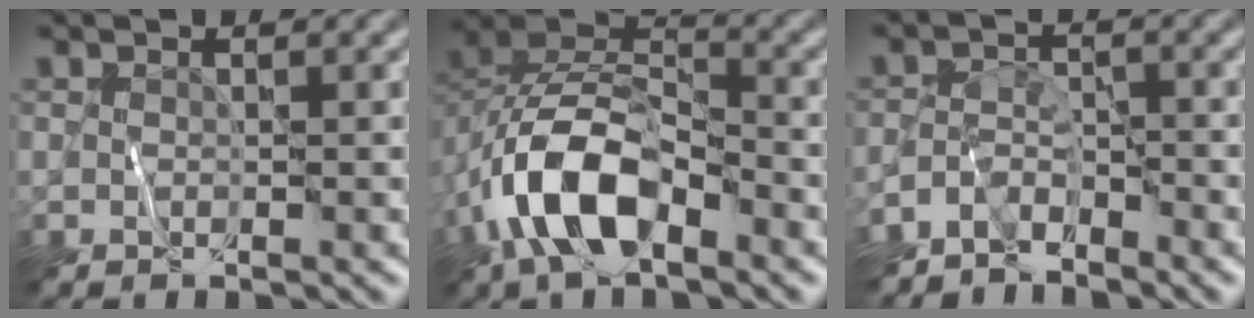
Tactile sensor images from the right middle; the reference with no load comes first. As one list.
[{"total": 8.9, "force": [-3.8, 4.6, 6.6], "torque": [-0.127, 0.012, -0.080]}, {"total": 3.1, "force": [-2.8, 1.1, 1.0], "torque": [-0.014, 0.003, -0.063]}]